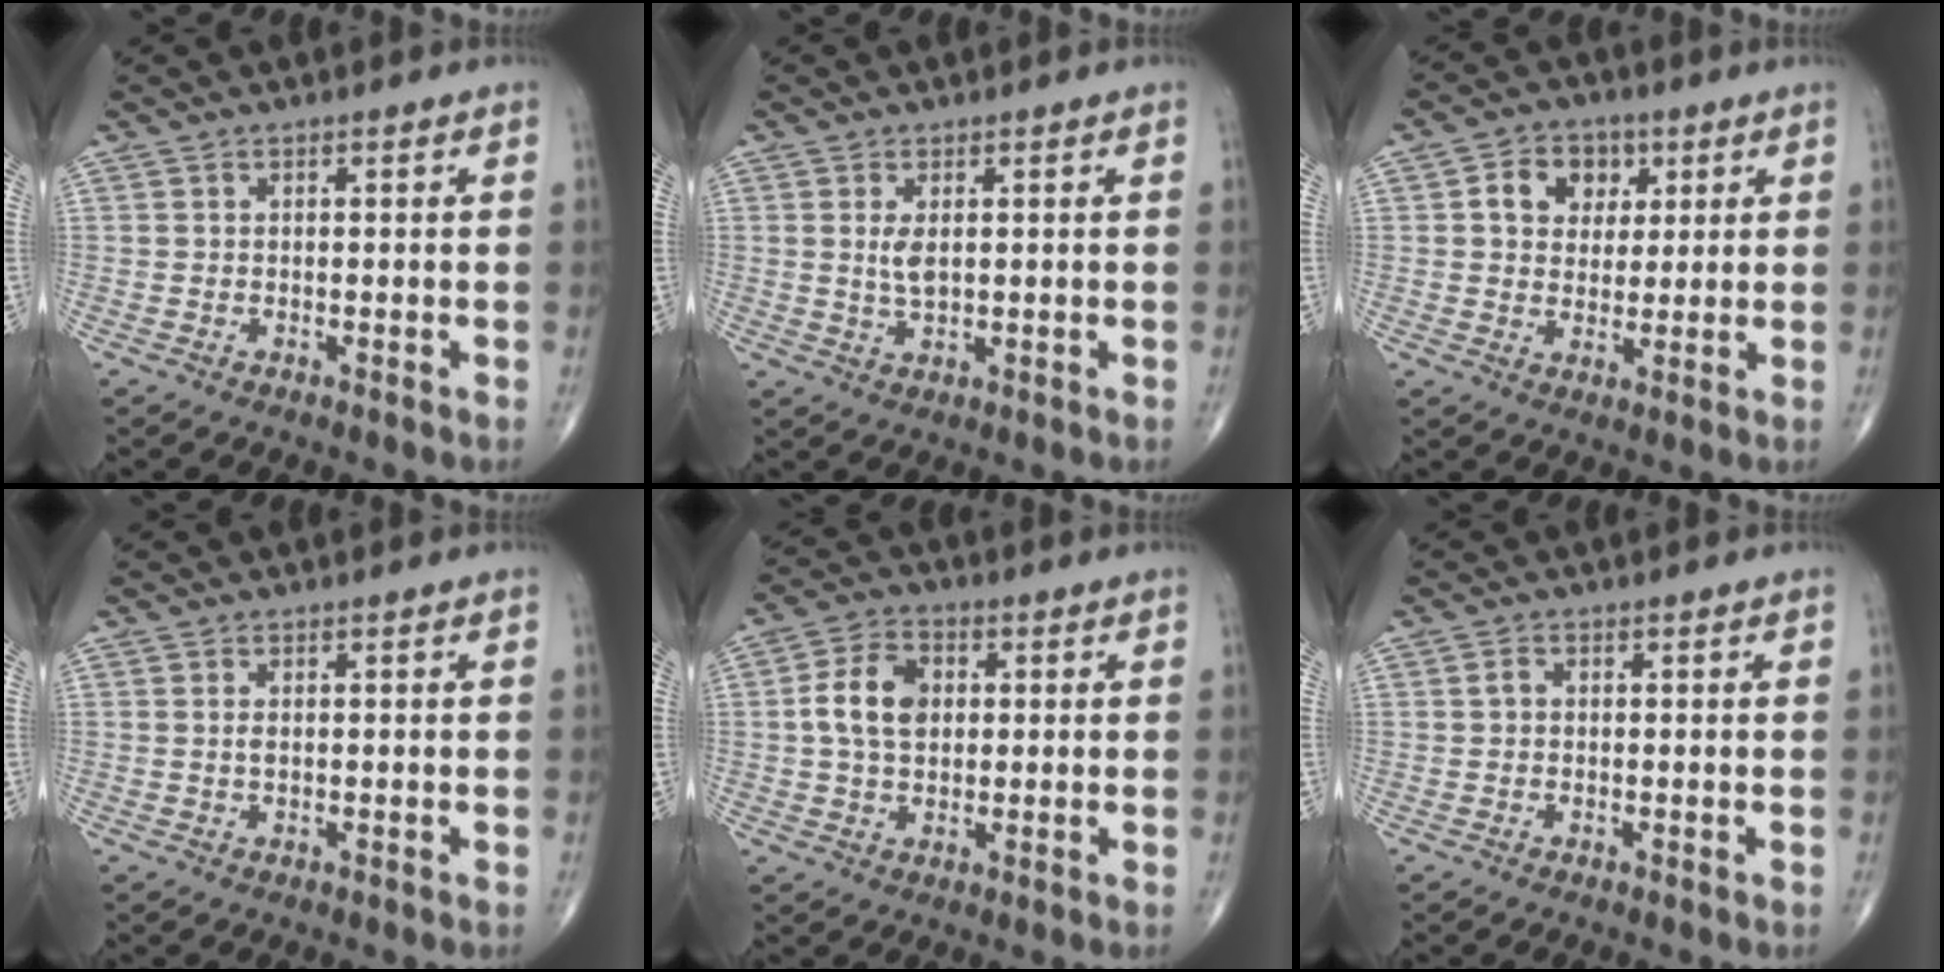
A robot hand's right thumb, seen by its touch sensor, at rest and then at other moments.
{"total": 3.2, "force": [0.7, 1.5, 2.7], "torque": [-0.052, -0.008, 0.017]}
{"total": 8.0, "force": [2.6, 6.4, 4.1], "torque": [-0.026, -0.003, 0.039]}
{"total": 1.1, "force": [0.1, 0.6, 0.9], "torque": [-0.018, -0.002, 0.003]}
{"total": 8.7, "force": [1.0, 6.0, 6.2], "torque": [-0.105, 0.011, 0.014]}
{"total": 1.2, "force": [0.1, 0.9, 0.7], "torque": [-0.010, 0.003, -0.001]}